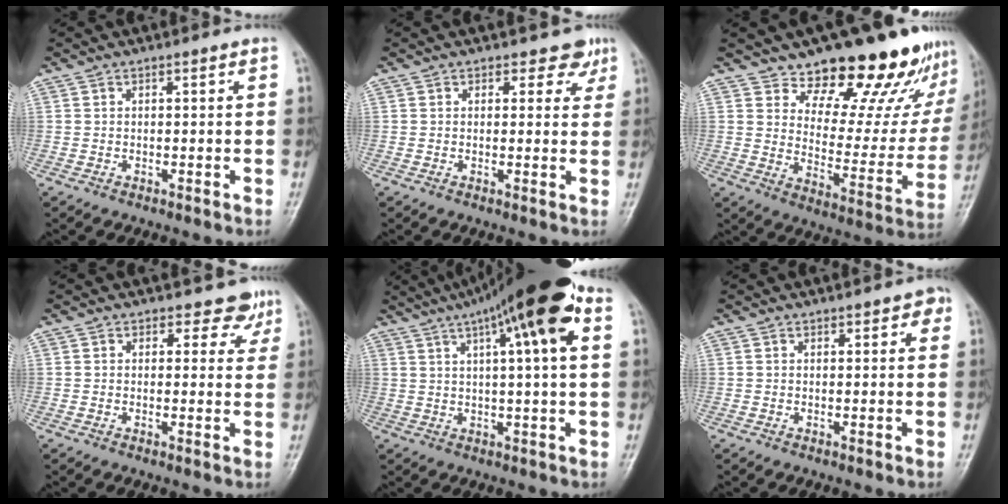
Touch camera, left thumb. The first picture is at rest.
{"total": 3.2, "force": [2.2, 2.2, 0.6], "torque": [0.021, -0.012, 0.018]}
{"total": 21.9, "force": [17.5, 8.9, 9.6], "torque": [-0.075, -0.121, 0.232]}
{"total": 4.0, "force": [3.0, 2.6, 0.5], "torque": [0.023, -0.020, 0.023]}
{"total": 17.9, "force": [7.7, 3.4, 15.9], "torque": [-0.245, 0.022, 0.111]}
{"total": 2.6, "force": [1.3, 1.3, 1.8], "torque": [-0.007, -0.001, 0.013]}